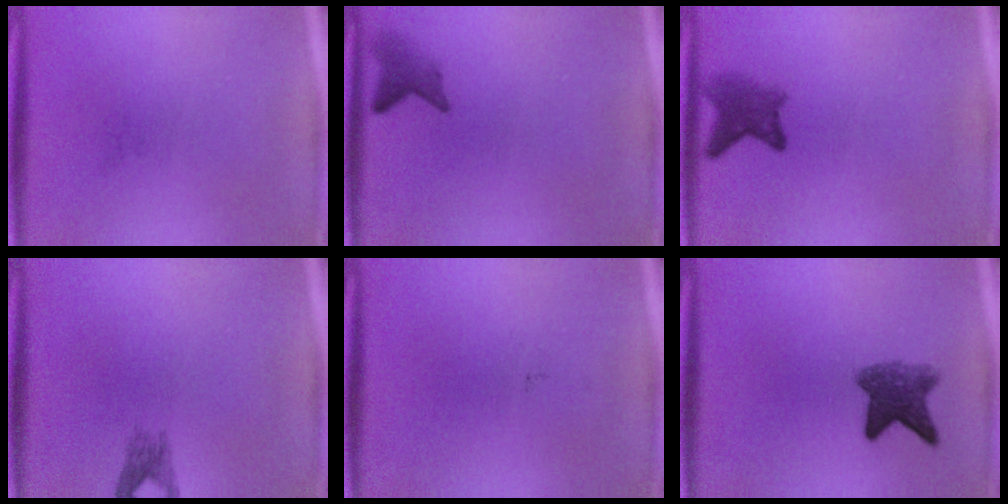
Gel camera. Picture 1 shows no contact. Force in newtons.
{"total": 2.4}
{"total": 3.7}
{"total": 1.9}
{"total": 0.0}
{"total": 6.0}